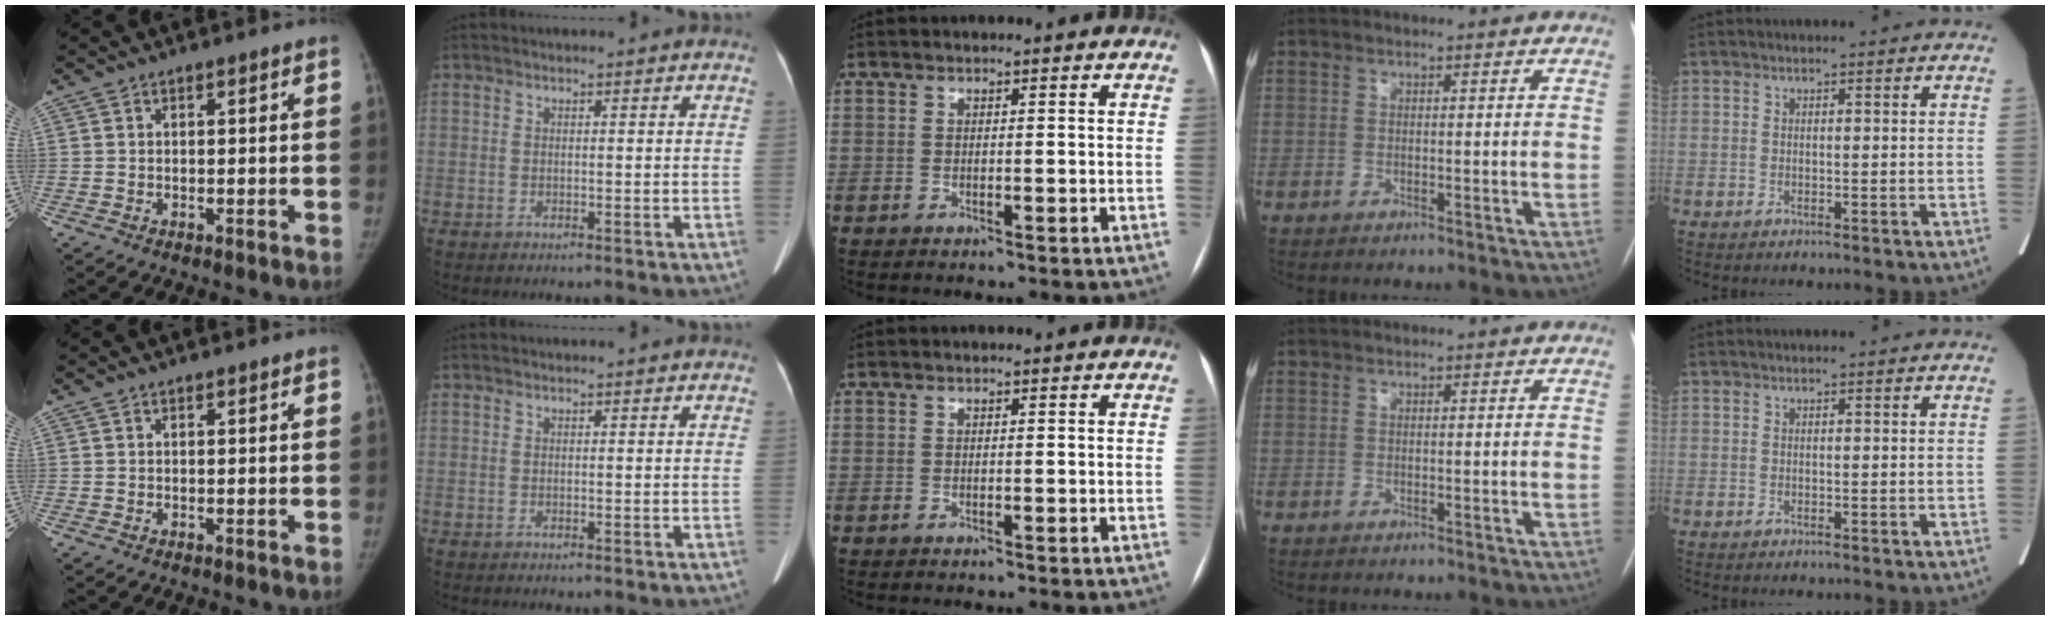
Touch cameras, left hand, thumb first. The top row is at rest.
{}